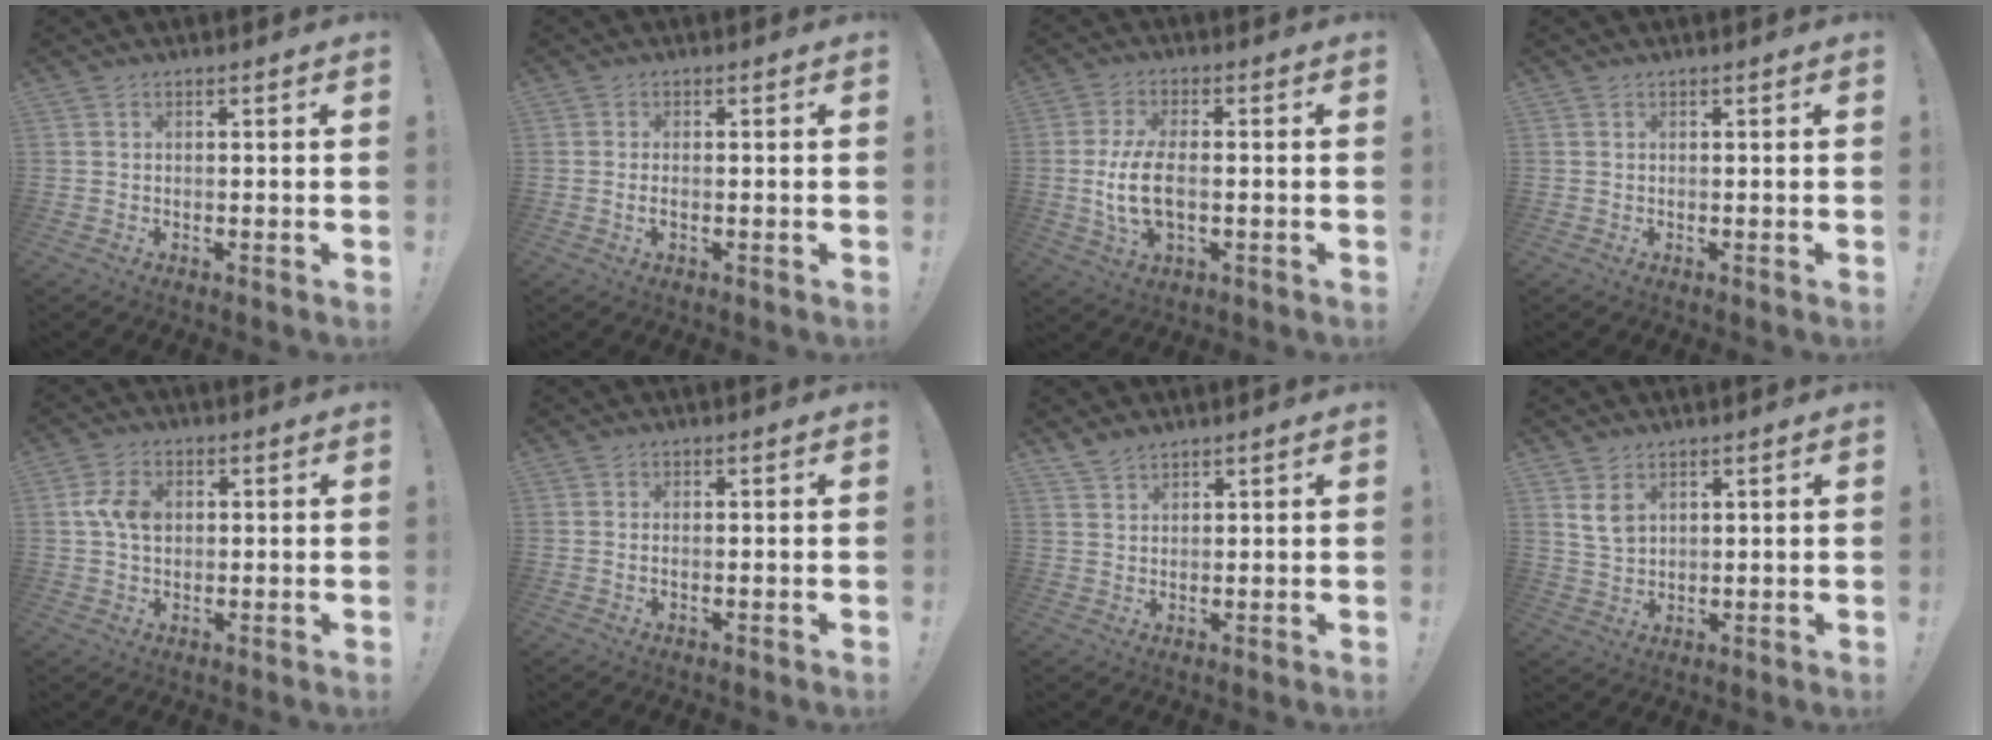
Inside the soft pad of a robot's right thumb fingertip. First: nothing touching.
{"total": 1.4, "force": [-0.3, 0.3, 1.3], "torque": [-0.025, 0.003, -0.006]}
{"total": 10.9, "force": [-1.2, 5.3, 9.4], "torque": [-0.176, -0.009, -0.020]}
{"total": 0.0}
{"total": 7.5, "force": [1.0, 5.3, 5.2], "torque": [-0.095, 0.007, 0.018]}
{"total": 0.7, "force": [0.1, 0.0, 0.7], "torque": [-0.006, -0.003, 0.000]}
{"total": 3.1, "force": [2.9, 1.1, 0.8], "torque": [-0.014, -0.020, 0.055]}
{"total": 5.4, "force": [2.9, 3.5, 3.0], "torque": [-0.042, -0.015, 0.054]}